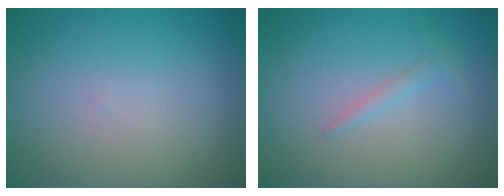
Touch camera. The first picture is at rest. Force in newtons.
{"total": 0.9, "press": 0.9, "slide": 0.1}